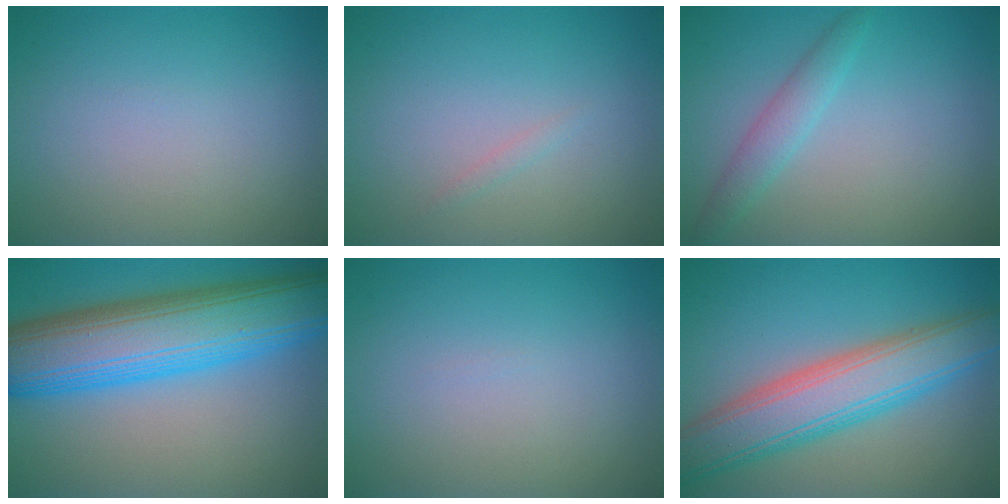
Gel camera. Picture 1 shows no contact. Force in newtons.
{"total": 0.5, "press": 0.5, "slide": 0.0}
{"total": 2.2, "press": 2.2, "slide": 0.1}
{"total": 12.2, "press": 12.2, "slide": 0.2}
{"total": 0.0}
{"total": 8.0, "press": 8.0, "slide": 0.4}